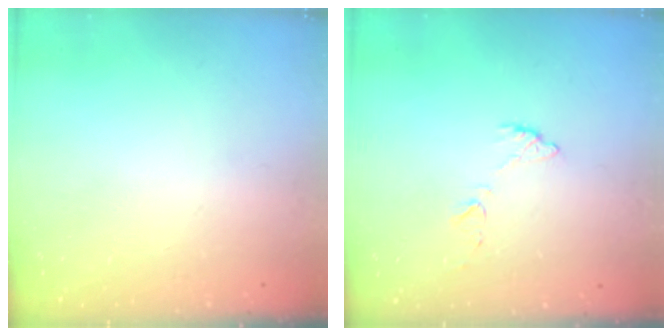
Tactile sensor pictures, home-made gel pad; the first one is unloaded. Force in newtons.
{"total": 6.6, "press": 6.6, "slide": 0.6}